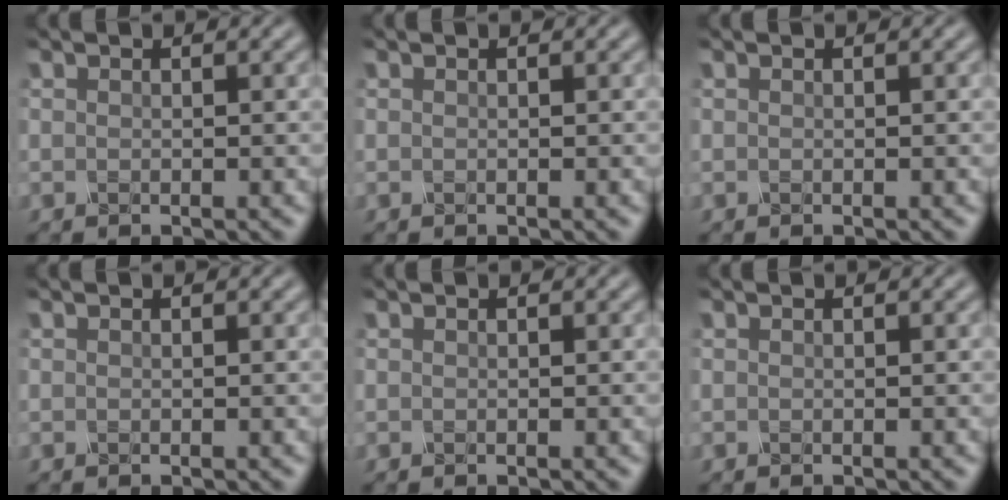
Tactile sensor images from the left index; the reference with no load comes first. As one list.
[{"total": 0.0}, {"total": 0.0}, {"total": 0.0}, {"total": 0.0}, {"total": 0.0}]